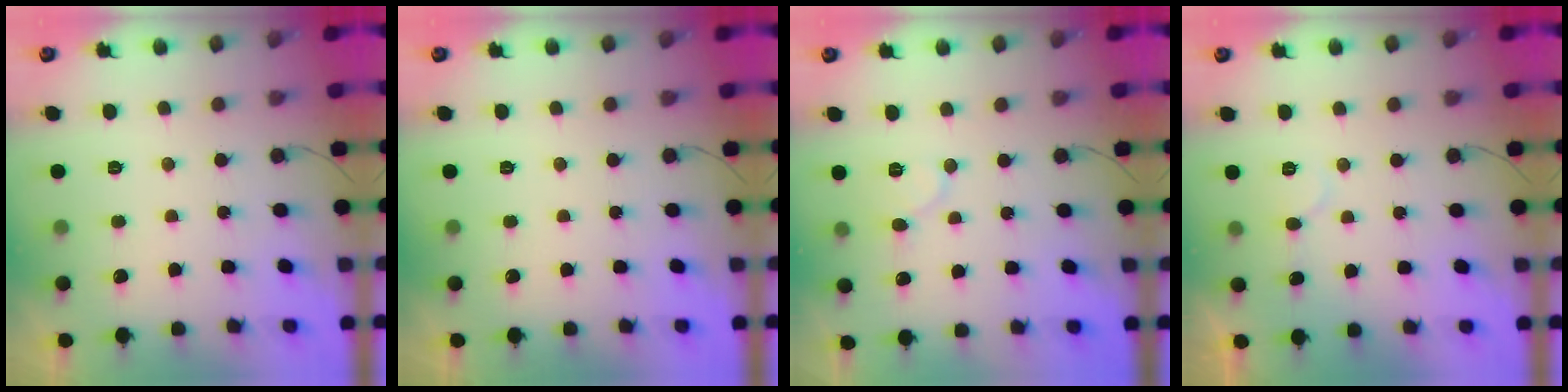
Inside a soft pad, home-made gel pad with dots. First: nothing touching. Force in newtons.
{"total": 0.0}
{"total": 6.5, "press": 6.5, "slide": 0.6}
{"total": 5.2, "press": 5.1, "slide": 0.5}